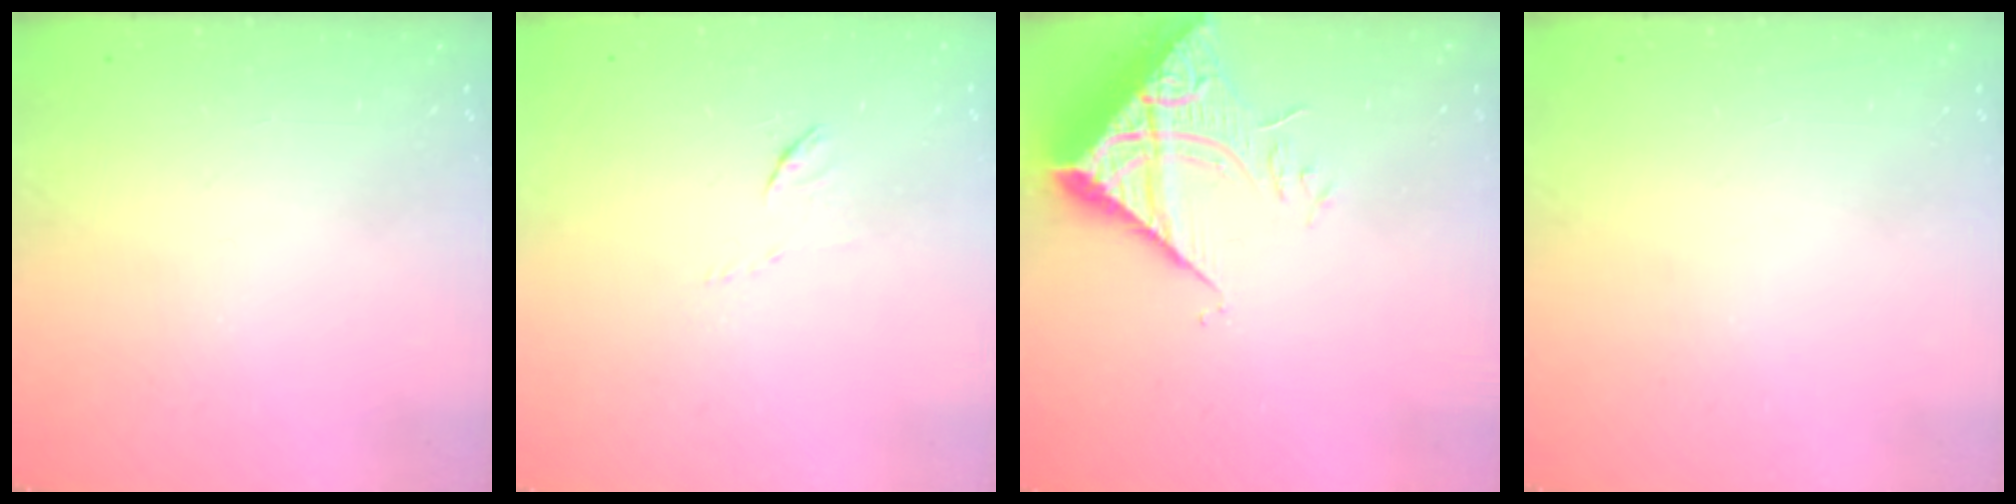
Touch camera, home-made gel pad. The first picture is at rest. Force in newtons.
{"total": 3.7, "press": 3.7, "slide": 0.4}
{"total": 9.3, "press": 9.2, "slide": 1.2}
{"total": 0.0}